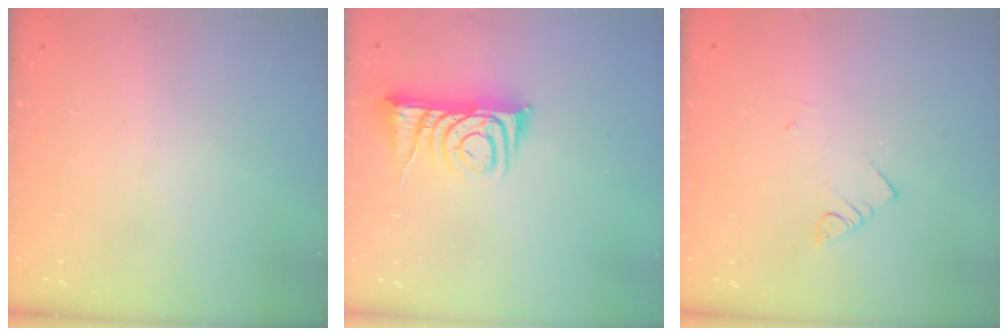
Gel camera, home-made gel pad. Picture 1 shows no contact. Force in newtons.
{"total": 8.4, "press": 8.3, "slide": 1.0}
{"total": 3.2, "press": 3.2, "slide": 0.3}